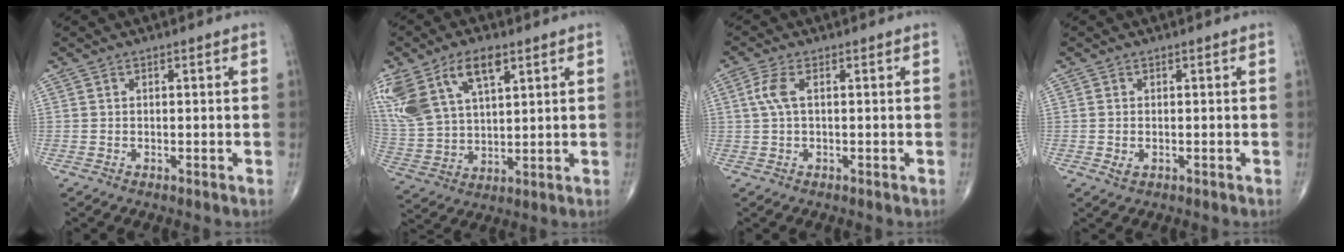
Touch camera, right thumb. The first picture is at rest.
{"total": 17.3, "force": [8.7, 9.1, 11.9], "torque": [-0.252, -0.009, 0.173]}
{"total": 3.5, "force": [0.6, 1.2, 3.2], "torque": [-0.091, 0.012, 0.012]}
{"total": 1.5, "force": [-0.2, 0.9, 1.1], "torque": [-0.023, 0.001, 0.000]}